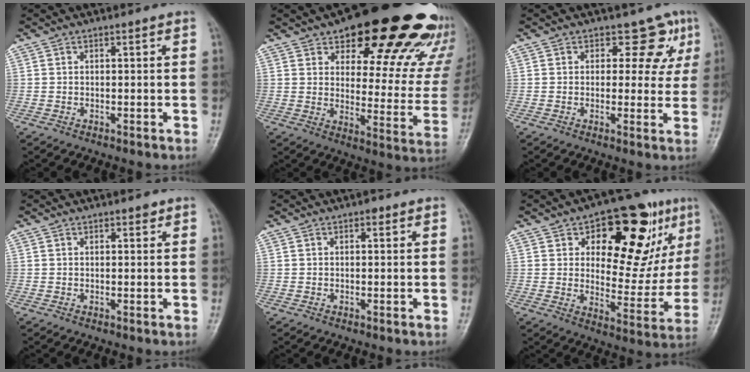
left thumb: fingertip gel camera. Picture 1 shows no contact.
{"total": 27.0, "force": [18.7, 10.1, 16.7], "torque": [-0.178, -0.086, 0.241]}
{"total": 6.3, "force": [3.1, 4.6, 2.9], "torque": [0.012, -0.008, 0.026]}
{"total": 0.8, "force": [0.6, 0.4, 0.3], "torque": [0.002, -0.003, 0.005]}
{"total": 0.8, "force": [0.4, 0.5, 0.5], "torque": [0.001, 0.001, 0.001]}
{"total": 21.9, "force": [9.2, 10.8, 16.7], "torque": [-0.171, -0.022, 0.135]}